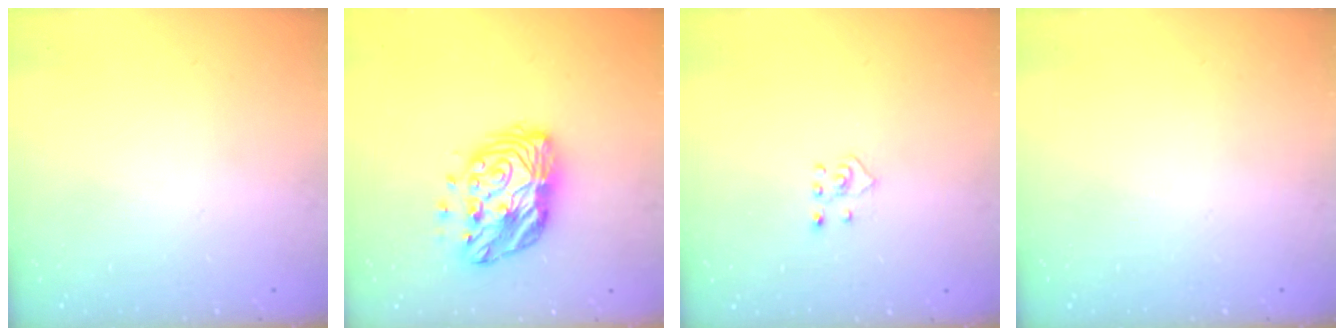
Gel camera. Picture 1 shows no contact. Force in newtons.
{"total": 12.7, "press": 12.7, "slide": 0.6}
{"total": 2.3, "press": 2.3, "slide": 0.5}
{"total": 0.0}